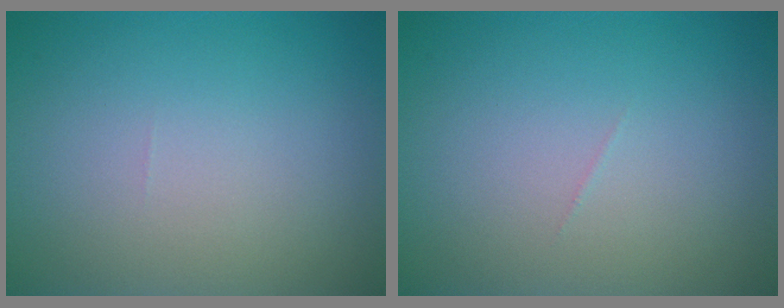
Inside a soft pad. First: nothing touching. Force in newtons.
{"total": 0.0}